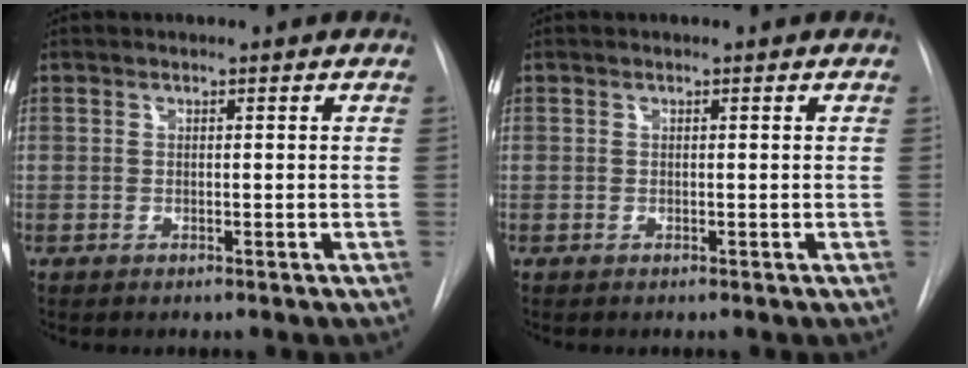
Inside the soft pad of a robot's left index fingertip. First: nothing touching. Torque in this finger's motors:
{"motor_torque": [-0.22, 0.23, 0.00, 0.00]}